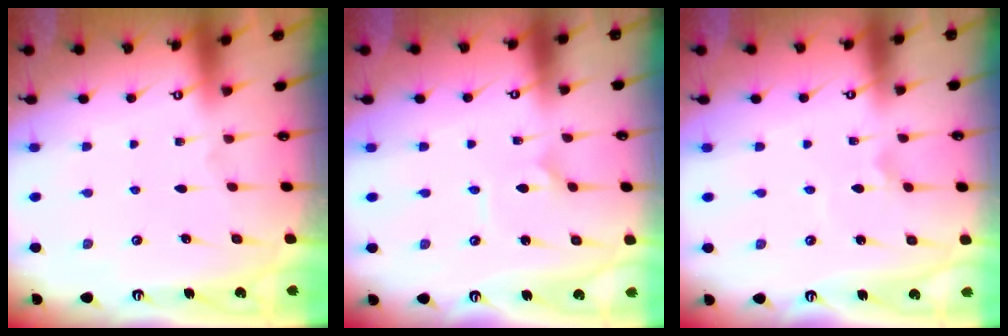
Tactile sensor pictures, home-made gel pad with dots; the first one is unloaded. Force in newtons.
{"total": 1.9, "press": 1.9, "slide": 0.0}
{"total": 2.1, "press": 2.1, "slide": 0.1}